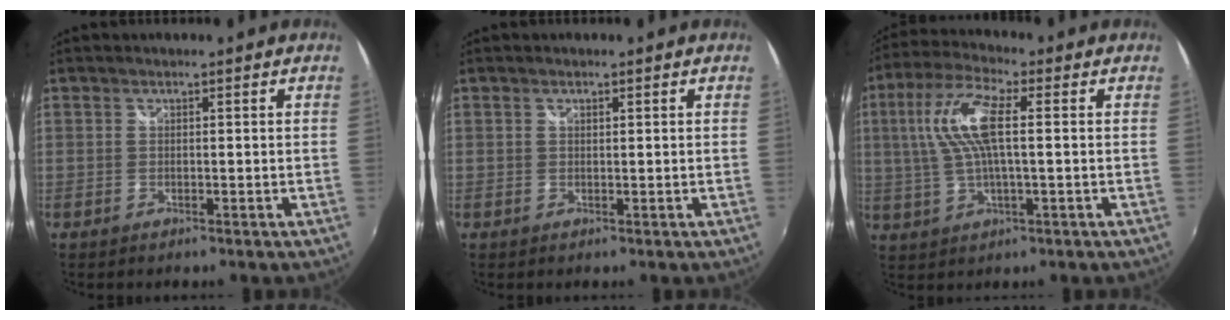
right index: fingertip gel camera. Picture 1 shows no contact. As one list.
[{"total": 0.6, "force": [0.4, 0.2, 0.3], "torque": [-0.005, 0.001, 0.006]}, {"total": 11.3, "force": [1.6, 3.1, 10.8], "torque": [-0.212, 0.010, 0.030]}]